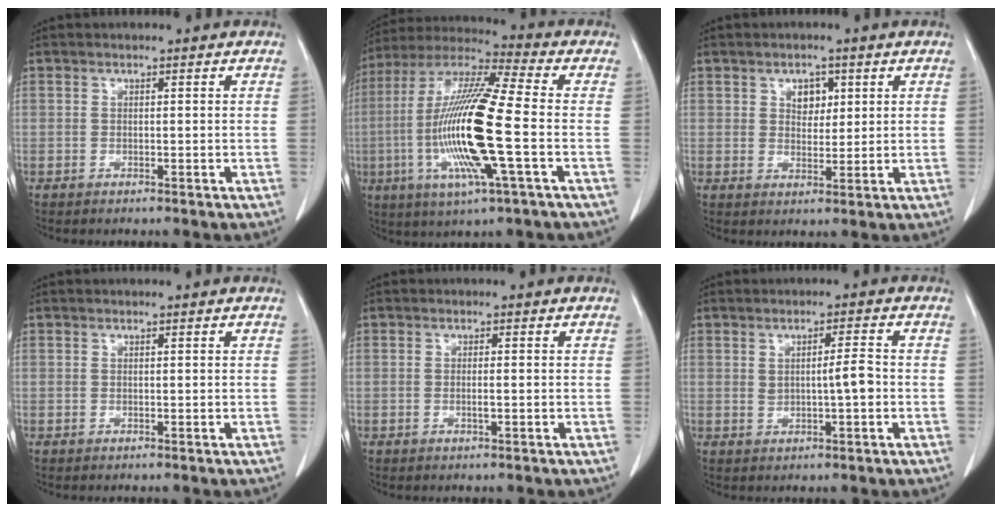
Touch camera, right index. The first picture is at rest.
{"total": 18.7, "force": [-3.5, 1.0, 18.3], "torque": [-0.380, -0.012, -0.073]}
{"total": 3.2, "force": [1.3, 2.2, 1.9], "torque": [-0.023, 0.002, 0.021]}
{"total": 0.0}
{"total": 1.0, "force": [-0.2, 0.0, 1.0], "torque": [-0.020, -0.002, -0.003]}
{"total": 3.4, "force": [0.0, 0.5, 3.4], "torque": [-0.054, 0.000, 0.002]}